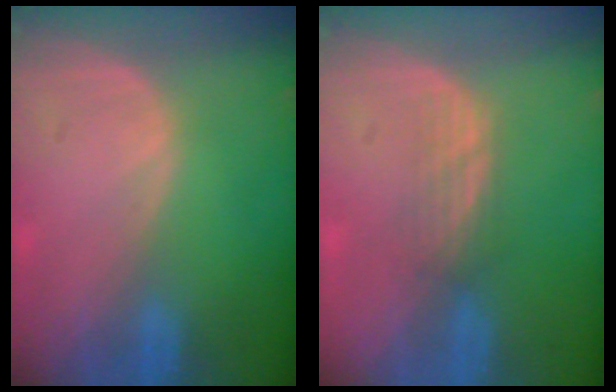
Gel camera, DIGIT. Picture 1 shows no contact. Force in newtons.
{"total": 2.4, "press": 2.4, "slide": 0.5}